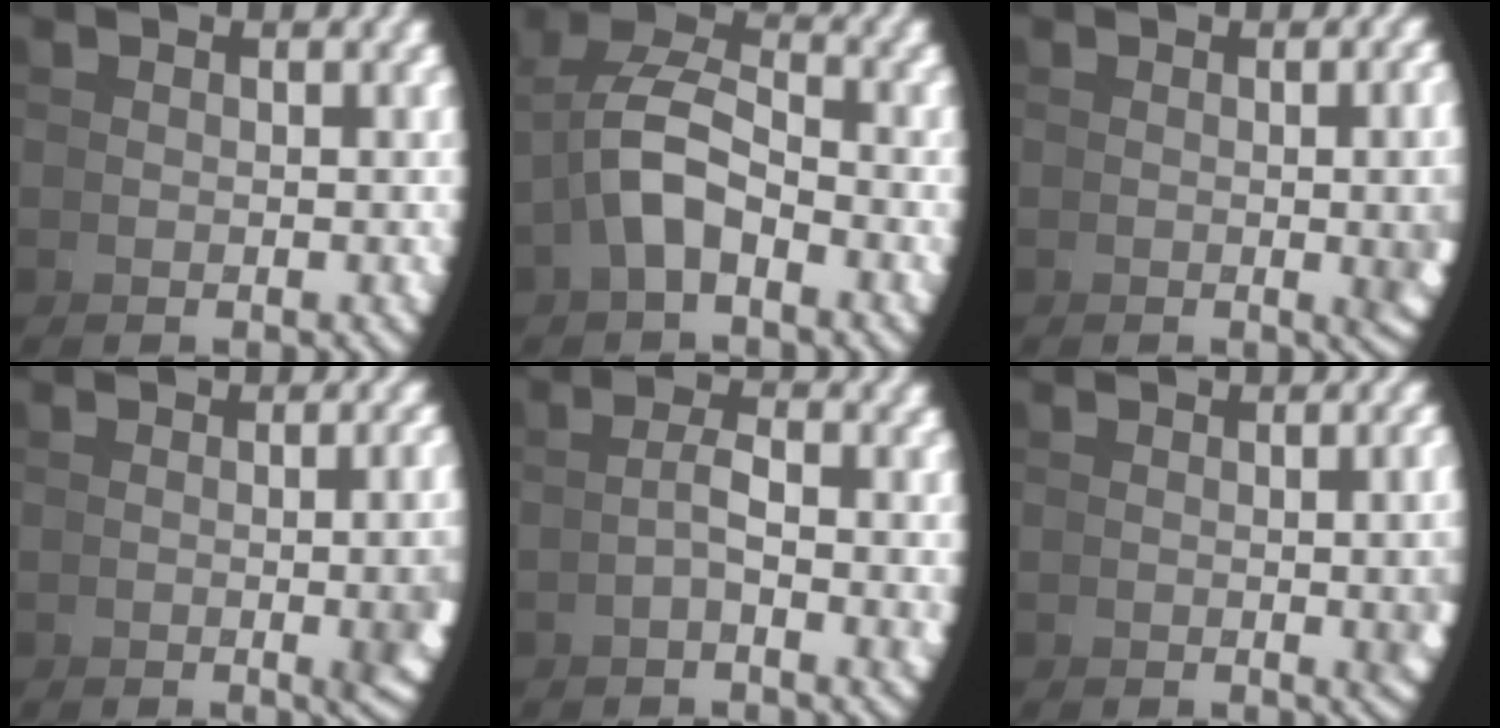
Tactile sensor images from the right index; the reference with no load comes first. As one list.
[{"total": 5.8, "force": [0.7, 4.0, 4.2], "torque": [-0.083, 0.003, 0.005]}, {"total": 4.7, "force": [0.1, 1.6, 4.5], "torque": [-0.040, 0.013, -0.006]}, {"total": 5.0, "force": [-0.3, 1.5, 4.7], "torque": [-0.046, 0.012, -0.013]}, {"total": 2.3, "force": [-0.6, -0.5, 2.1], "torque": [-0.033, 0.004, -0.011]}, {"total": 4.1, "force": [0.3, 1.4, 3.8], "torque": [-0.032, 0.013, -0.005]}]